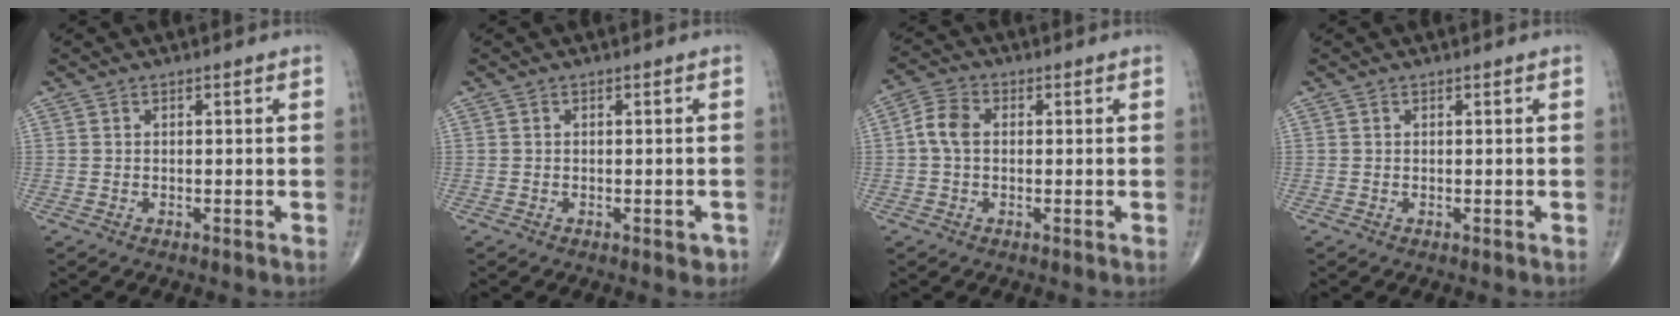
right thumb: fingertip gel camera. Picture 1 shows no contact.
{"total": 1.6, "force": [-0.8, 0.8, 1.1], "torque": [-0.003, 0.002, -0.010]}
{"total": 4.7, "force": [0.1, 3.3, 3.4], "torque": [-0.069, 0.014, -0.005]}
{"total": 0.0}